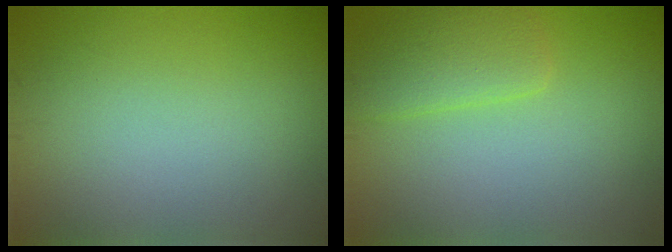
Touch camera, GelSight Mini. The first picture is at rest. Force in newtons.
{"total": 2.7, "press": 2.7, "slide": 0.0}